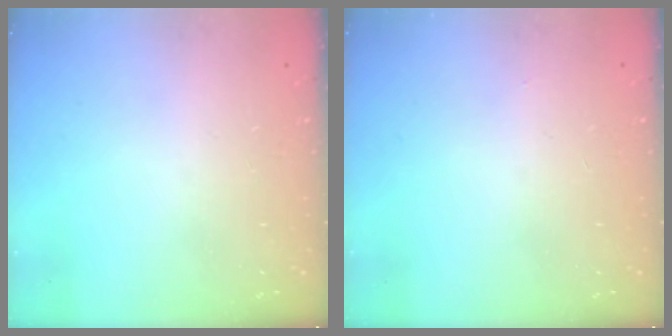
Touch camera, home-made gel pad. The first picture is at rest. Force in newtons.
{"total": 3.3, "press": 2.4, "slide": 2.2}